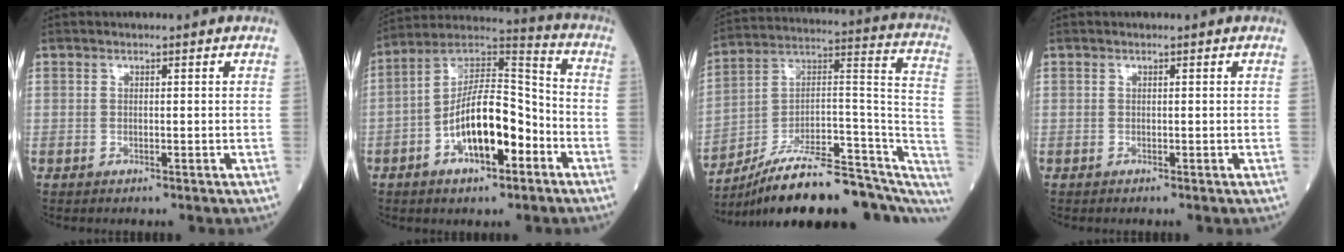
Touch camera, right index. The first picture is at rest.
{"total": 14.2, "force": [-5.2, 5.0, 12.2], "torque": [-0.229, 0.023, -0.088]}
{"total": 24.5, "force": [-18.0, 6.8, 15.1], "torque": [-0.162, 0.050, -0.264]}
{"total": 0.0}